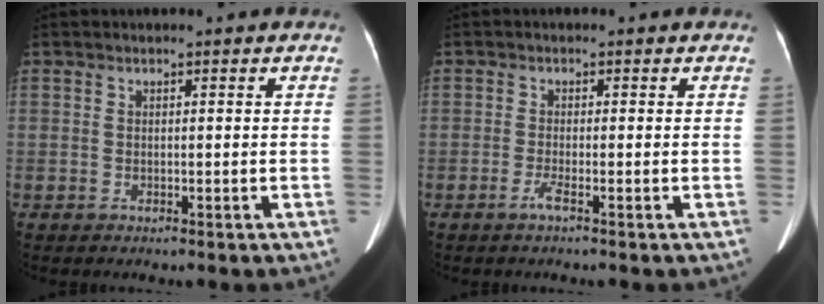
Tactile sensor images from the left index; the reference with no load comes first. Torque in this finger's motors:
{"motor_torque": [0.11, 0.10, 0.00, 0.00]}